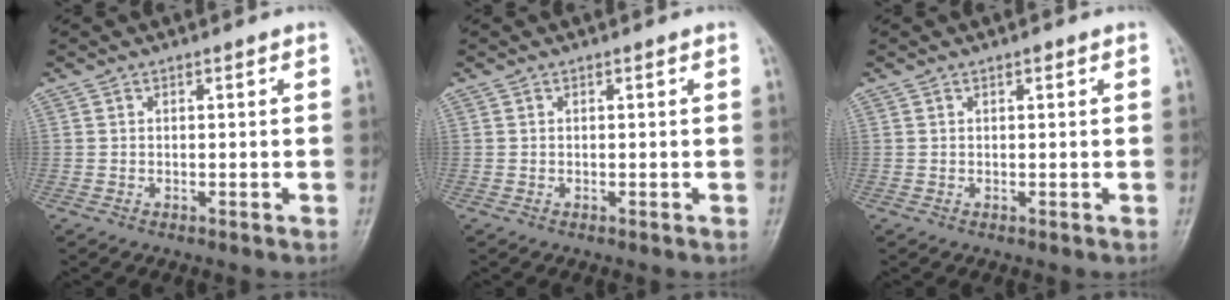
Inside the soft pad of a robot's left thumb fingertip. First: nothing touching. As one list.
[{"total": 0.0}, {"total": 0.5, "force": [0.3, 0.2, 0.4], "torque": [-0.005, -0.001, 0.004]}]